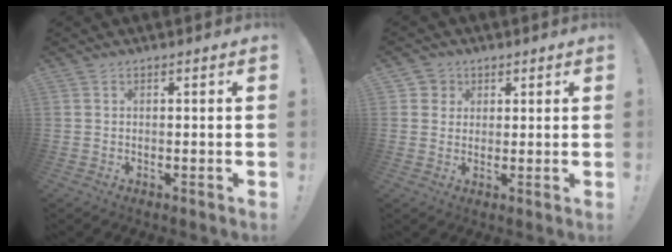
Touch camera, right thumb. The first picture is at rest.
{"total": 3.8, "force": [1.5, 3.5, 0.2], "torque": [-0.006, -0.005, 0.028]}